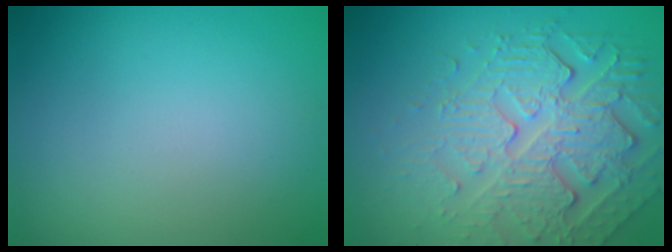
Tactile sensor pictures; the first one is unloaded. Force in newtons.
{"total": 6.8, "press": 5.1, "slide": 4.4}